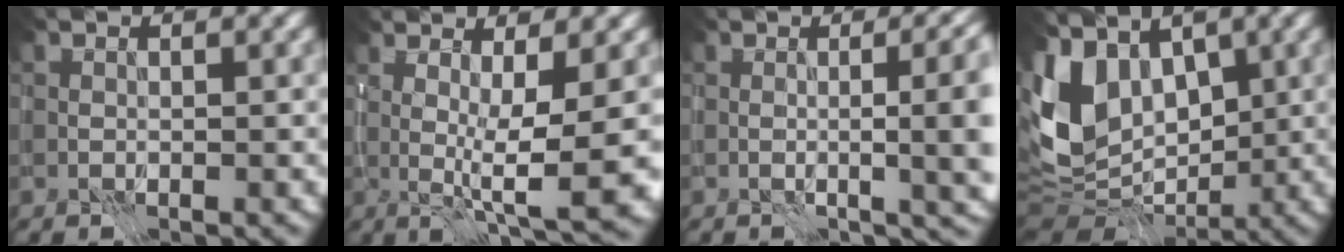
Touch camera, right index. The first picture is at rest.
{"total": 7.6, "force": [-0.1, 1.4, 7.5], "torque": [-0.115, -0.005, 0.010]}
{"total": 9.1, "force": [0.0, 3.5, 8.4], "torque": [-0.067, 0.018, 0.003]}
{"total": 8.9, "force": [1.6, 6.6, 5.8], "torque": [-0.127, -0.005, 0.026]}